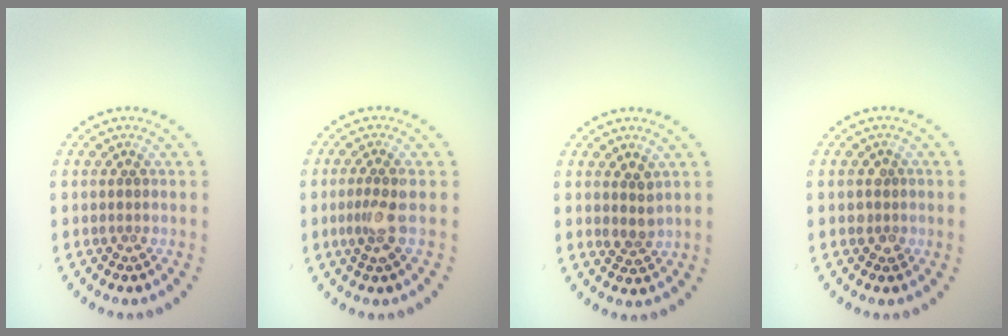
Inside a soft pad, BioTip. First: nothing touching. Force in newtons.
{"total": 2.0, "press": 1.7, "slide": 1.1}
{"total": 1.6, "press": 1.3, "slide": 0.8}
{"total": 1.1, "press": 1.0, "slide": 0.4}